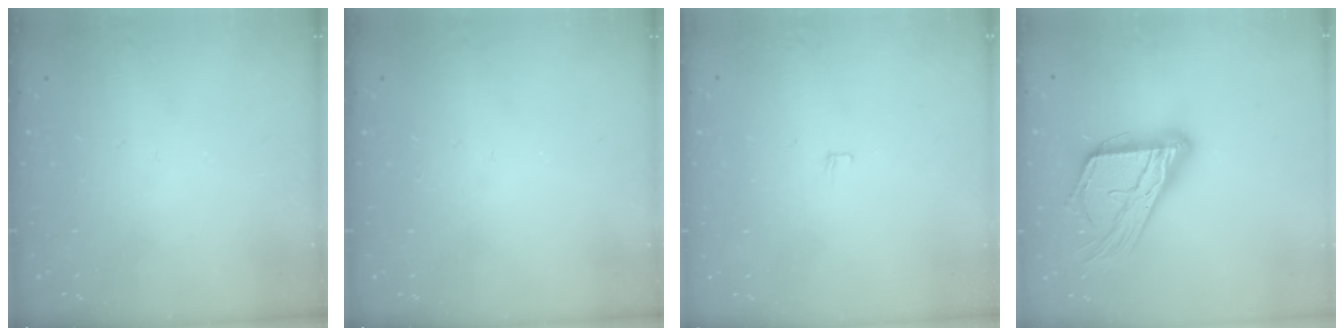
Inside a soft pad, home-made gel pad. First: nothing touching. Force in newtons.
{"total": 0.0}
{"total": 3.8, "press": 3.8, "slide": 0.3}
{"total": 17.9, "press": 17.8, "slide": 1.5}